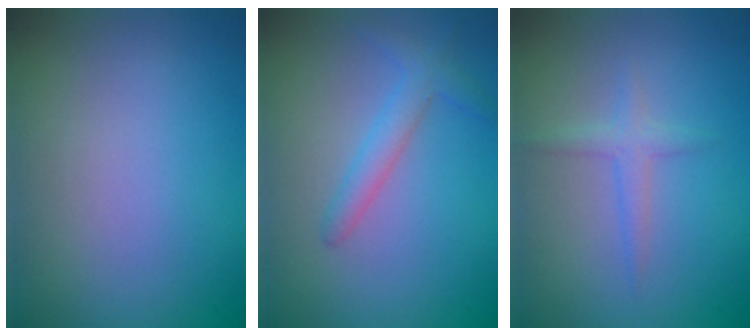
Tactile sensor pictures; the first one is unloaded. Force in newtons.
{"total": 2.2, "press": 2.2, "slide": 0.1}
{"total": 1.5, "press": 1.5, "slide": 0.1}